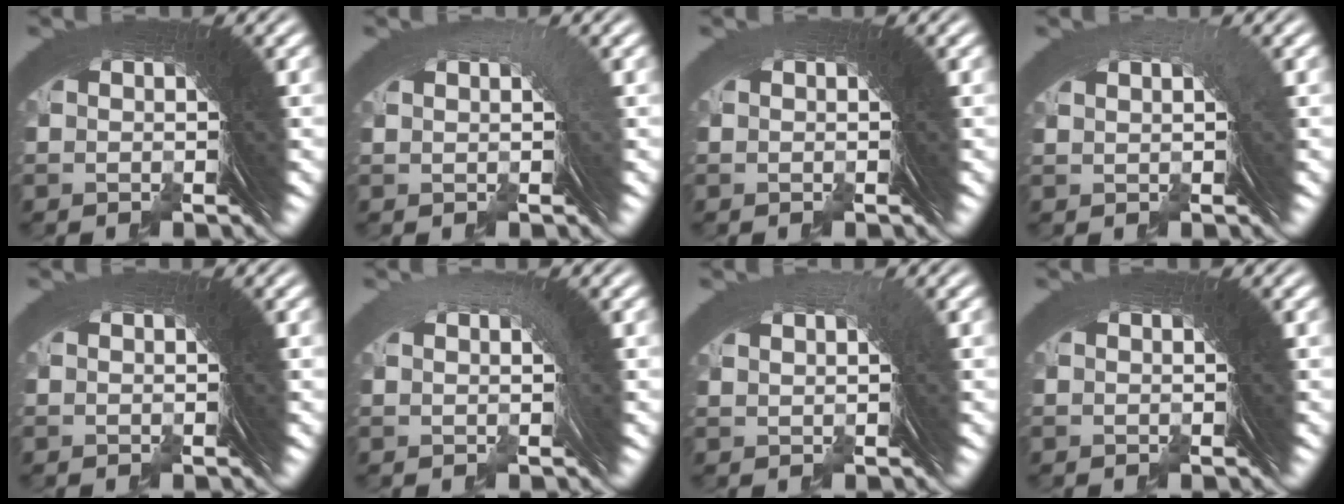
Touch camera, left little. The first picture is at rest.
{"total": 0.6, "force": [-0.2, -0.5, -0.2], "torque": [0.019, 0.011, -0.003]}
{"total": 1.2, "force": [-0.5, -0.8, -0.8], "torque": [0.019, 0.003, -0.005]}
{"total": 0.9, "force": [-0.1, -0.7, -0.5], "torque": [0.024, 0.007, 0.003]}
{"total": 0.8, "force": [-0.3, -0.5, -0.6], "torque": [0.014, 0.003, -0.004]}
{"total": 0.9, "force": [-0.3, -0.5, -0.7], "torque": [0.021, 0.007, -0.002]}
{"total": 1.1, "force": [0.1, -0.9, -0.7], "torque": [0.025, 0.007, 0.006]}
{"total": 0.5, "force": [-0.2, -0.4, -0.3], "torque": [0.010, 0.002, -0.003]}